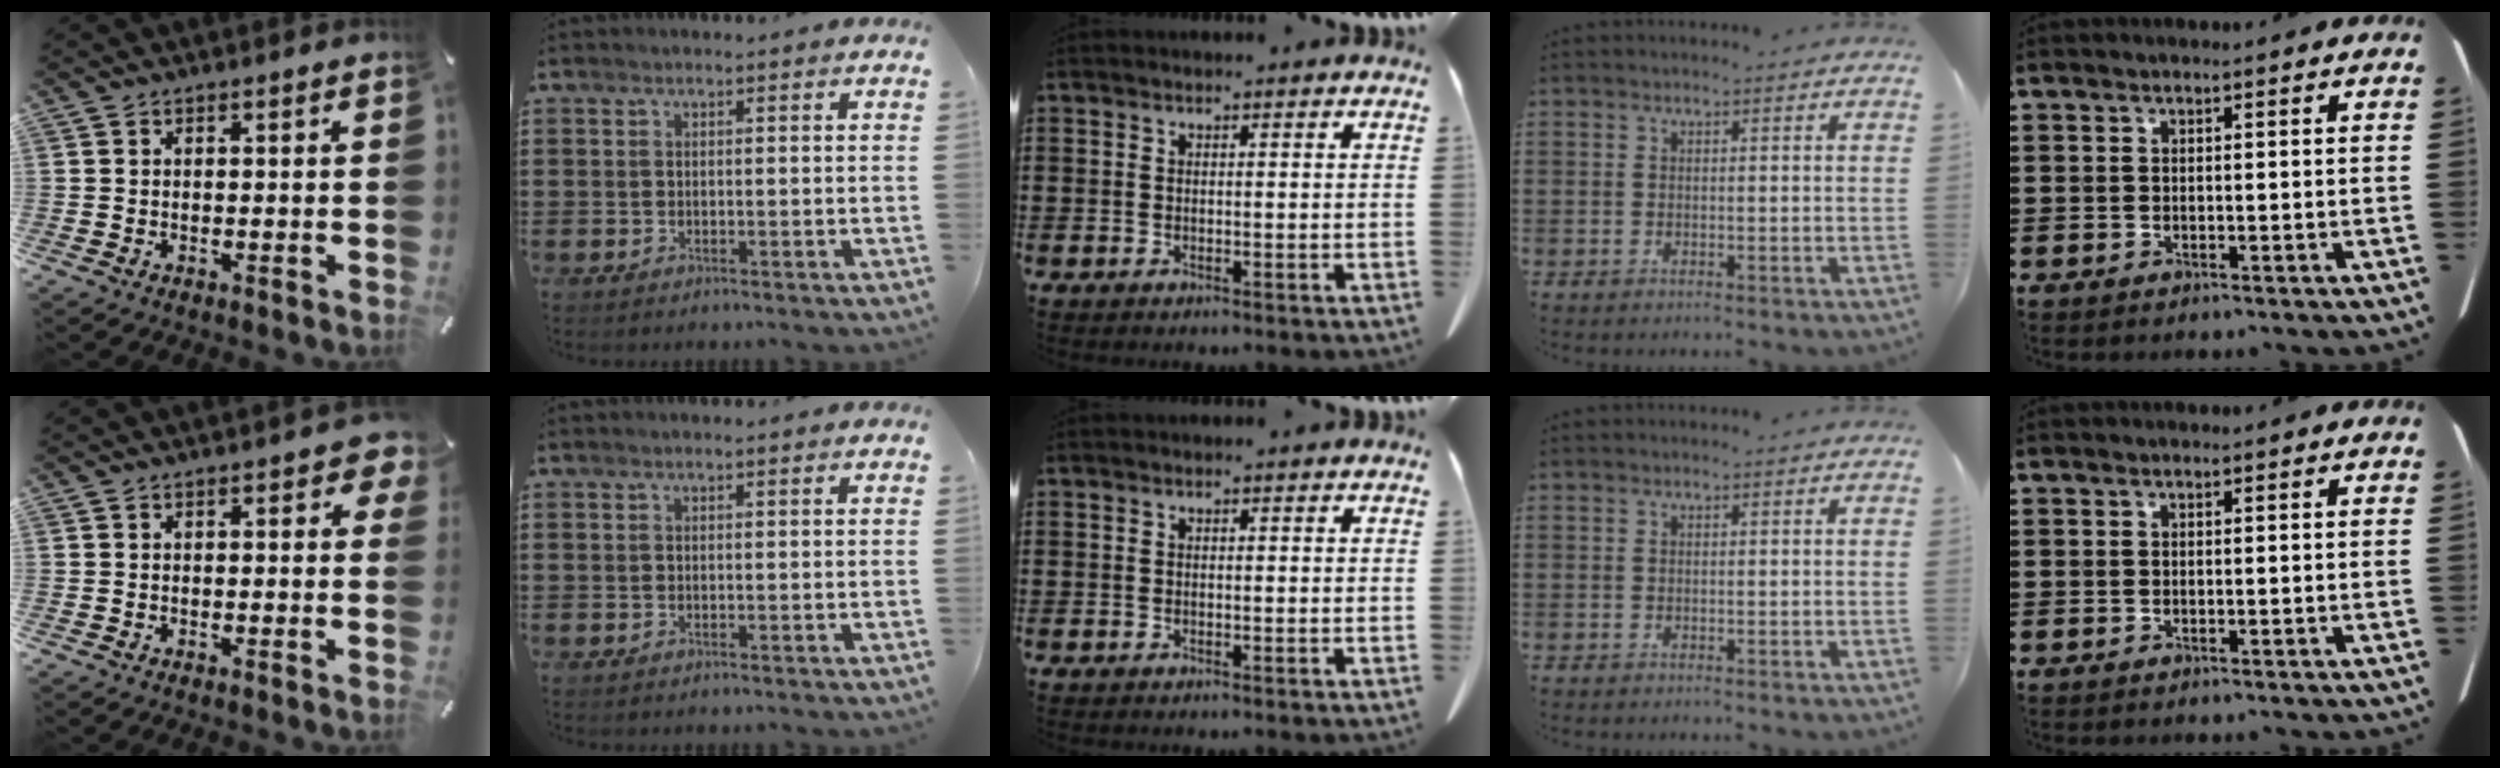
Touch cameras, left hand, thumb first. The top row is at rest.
{"thumb": {"total": 3.2, "force": [1.1, 1.8, 2.4], "torque": [-0.018, -0.004, 0.013]}}